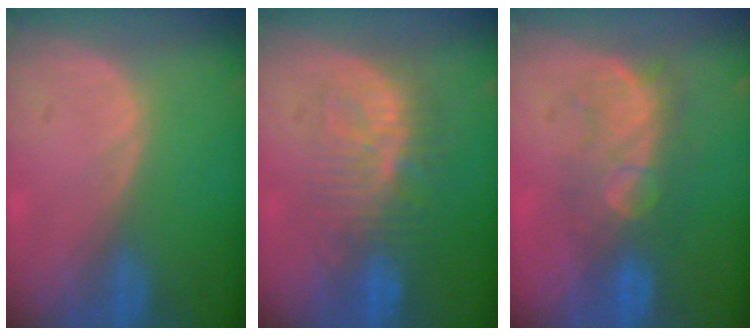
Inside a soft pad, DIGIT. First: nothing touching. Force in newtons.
{"total": 9.4, "press": 8.8, "slide": 3.3}
{"total": 8.1, "press": 7.8, "slide": 2.4}